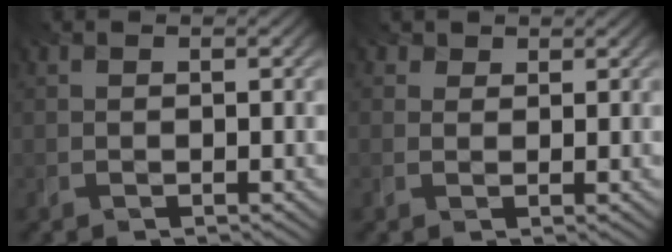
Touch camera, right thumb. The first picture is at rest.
{"total": 1.6, "force": [1.1, 1.1, 0.1], "torque": [-0.003, 0.000, 0.018]}